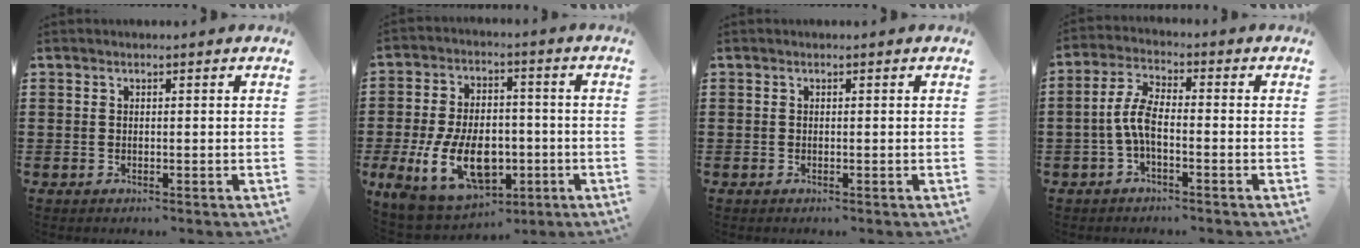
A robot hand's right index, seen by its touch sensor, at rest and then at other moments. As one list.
[{"total": 13.4, "force": [-3.4, 8.7, 9.6], "torque": [-0.197, 0.003, -0.056]}, {"total": 0.0}, {"total": 5.7, "force": [-1.4, 2.0, 5.2], "torque": [-0.120, -0.003, -0.032]}]